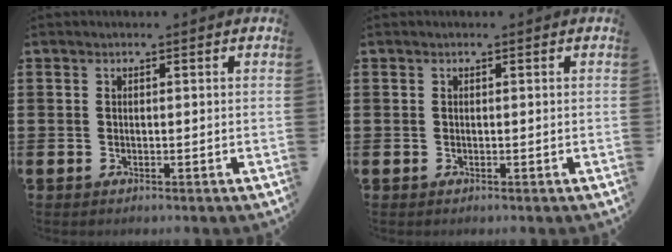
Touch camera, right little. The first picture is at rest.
{"total": 0.0}